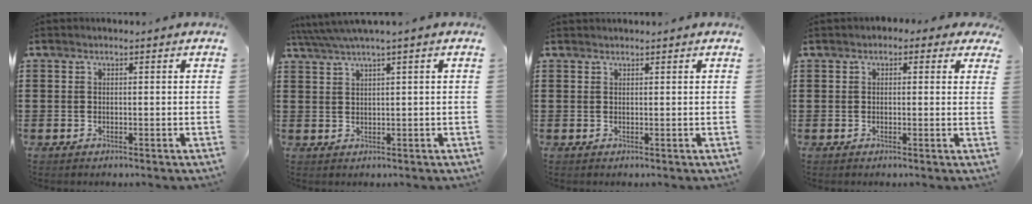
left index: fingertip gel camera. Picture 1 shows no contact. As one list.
[{"total": 2.2, "force": [1.3, -0.4, 1.7], "torque": [-0.035, 0.000, 0.023]}, {"total": 0.6, "force": [0.6, 0.0, 0.1], "torque": [-0.003, 0.000, 0.012]}, {"total": 1.2, "force": [0.4, 1.0, 0.6], "torque": [-0.008, 0.005, 0.003]}]